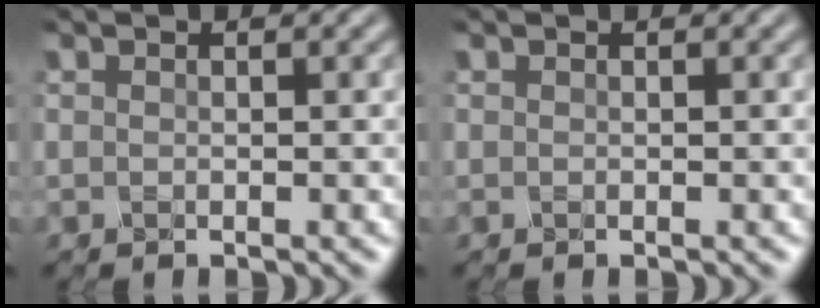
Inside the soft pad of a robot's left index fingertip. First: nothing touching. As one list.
[{"total": 0.0}]